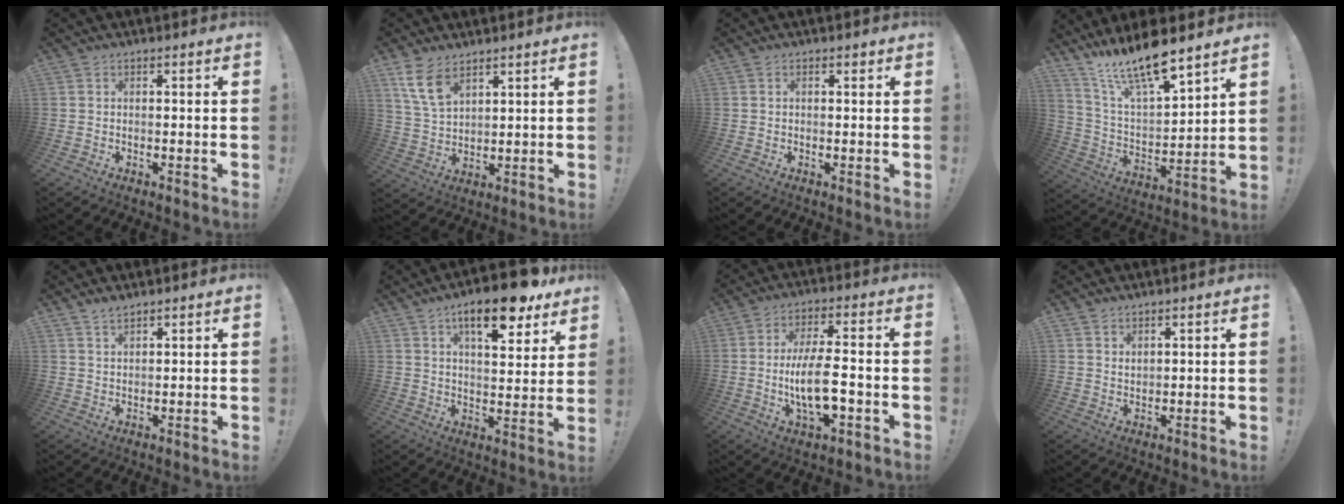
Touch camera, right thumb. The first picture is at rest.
{"total": 8.8, "force": [5.6, 4.2, 5.2], "torque": [-0.092, -0.022, 0.109]}
{"total": 0.6, "force": [0.4, 0.4, 0.3], "torque": [0.001, -0.001, 0.005]}
{"total": 14.3, "force": [12.2, 2.3, 7.1], "torque": [-0.136, -0.099, 0.213]}
{"total": 2.5, "force": [2.3, 0.4, 1.0], "torque": [-0.018, -0.014, 0.041]}
{"total": 15.1, "force": [9.4, 4.6, 10.9], "torque": [-0.163, -0.052, 0.151]}
{"total": 12.1, "force": [-2.1, 3.9, 11.3], "torque": [-0.202, -0.005, -0.045]}
{"total": 2.0, "force": [1.6, 0.8, 0.7], "torque": [-0.004, -0.011, 0.029]}